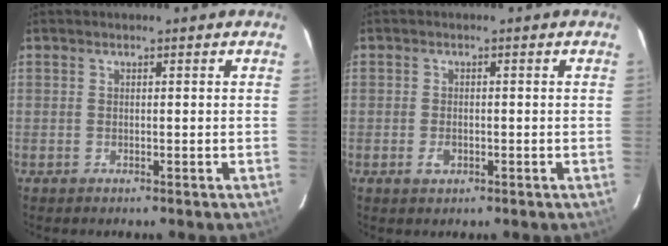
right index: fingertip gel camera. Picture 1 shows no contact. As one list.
[{"total": 2.2, "force": [-0.8, 1.4, 1.4], "torque": [-0.027, -0.001, -0.013]}]